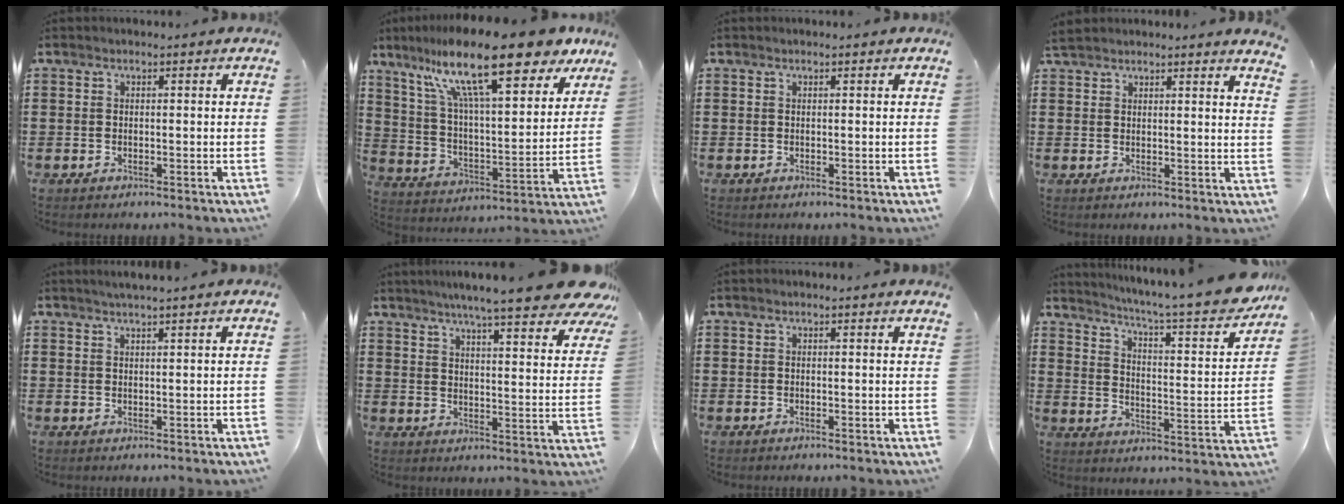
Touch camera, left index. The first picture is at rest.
{"total": 19.0, "force": [13.1, 3.6, 13.3], "torque": [-0.277, -0.060, 0.218]}
{"total": 0.0}
{"total": 3.1, "force": [3.0, -0.4, 0.6], "torque": [-0.021, -0.006, 0.059]}
{"total": 1.4, "force": [1.3, -0.3, 0.6], "torque": [-0.011, 0.001, 0.024]}
{"total": 8.3, "force": [7.0, 0.0, 4.5], "torque": [-0.095, -0.037, 0.119]}
{"total": 0.6, "force": [0.4, -0.1, 0.3], "torque": [-0.006, -0.002, 0.009]}
{"total": 7.2, "force": [5.9, -0.1, 4.2], "torque": [-0.089, -0.051, 0.090]}